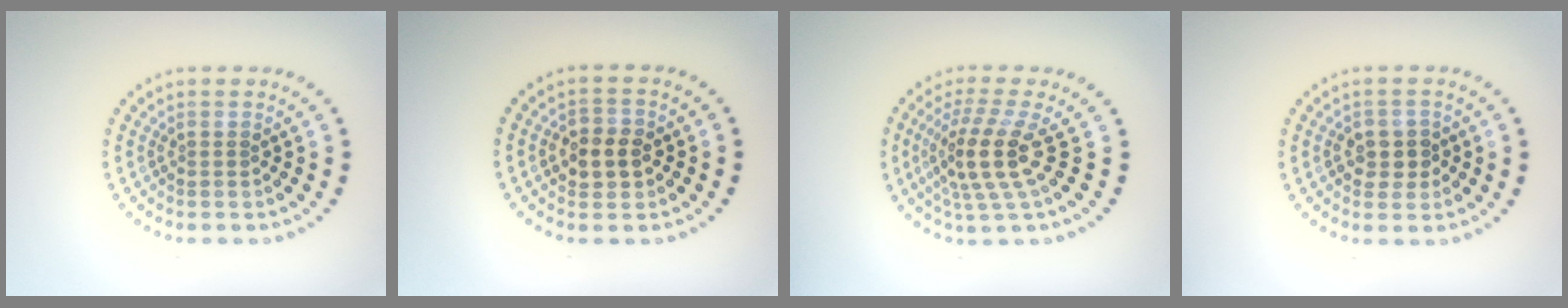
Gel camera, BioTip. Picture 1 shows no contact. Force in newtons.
{"total": 2.9, "press": 2.8, "slide": 0.4}
{"total": 4.3, "press": 3.3, "slide": 2.8}
{"total": 2.5, "press": 2.5, "slide": 0.4}